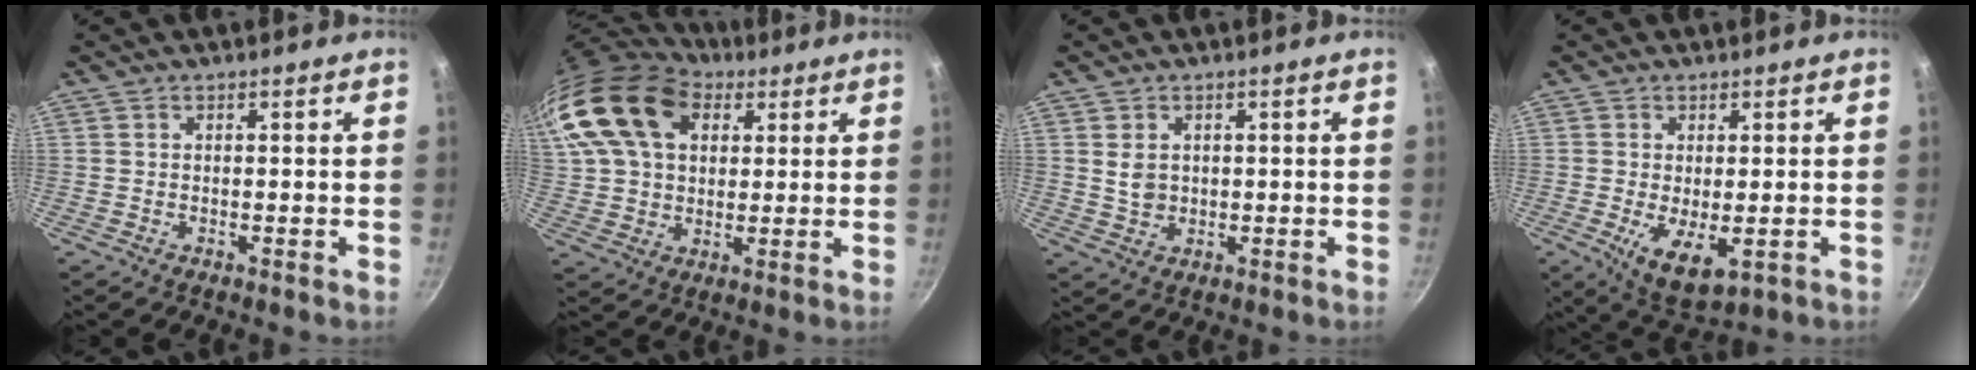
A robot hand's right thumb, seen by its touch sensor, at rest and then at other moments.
{"total": 23.6, "force": [9.4, 15.9, 14.7], "torque": [-0.304, 0.013, 0.167]}
{"total": 3.5, "force": [0.7, 2.8, 2.0], "torque": [-0.027, 0.000, 0.017]}
{"total": 7.8, "force": [-1.4, 3.6, 6.7], "torque": [-0.108, -0.017, -0.007]}